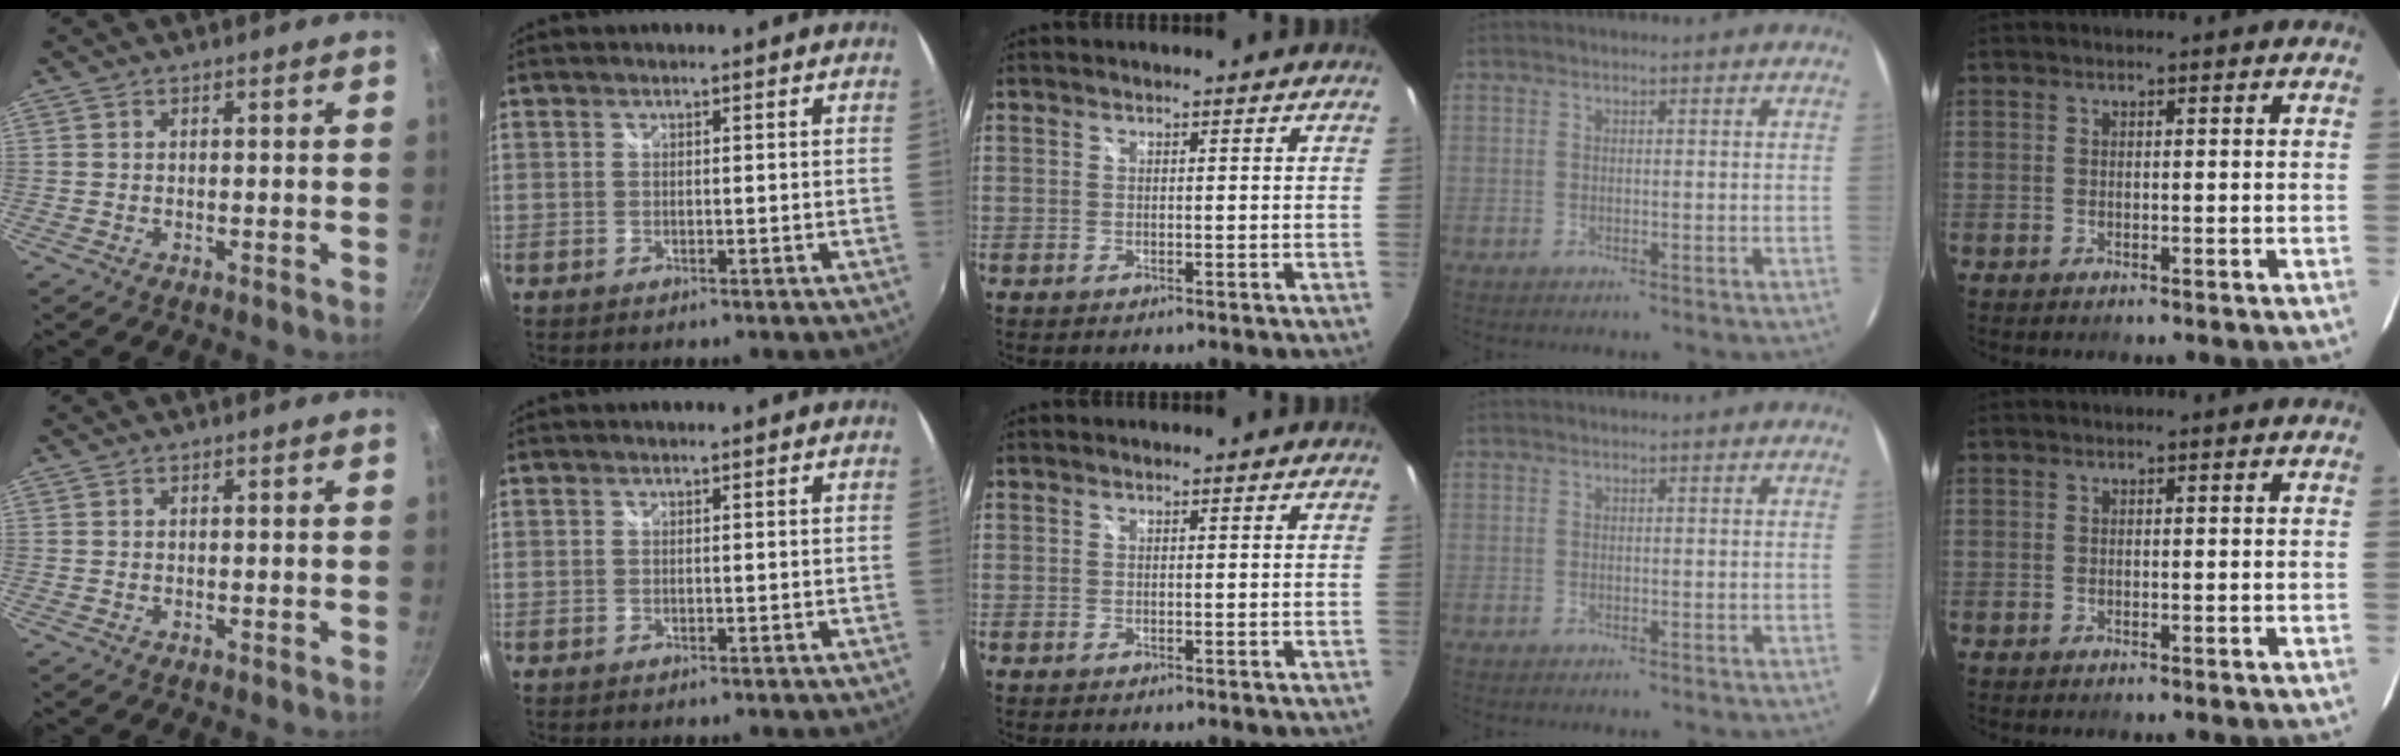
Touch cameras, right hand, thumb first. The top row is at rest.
{}